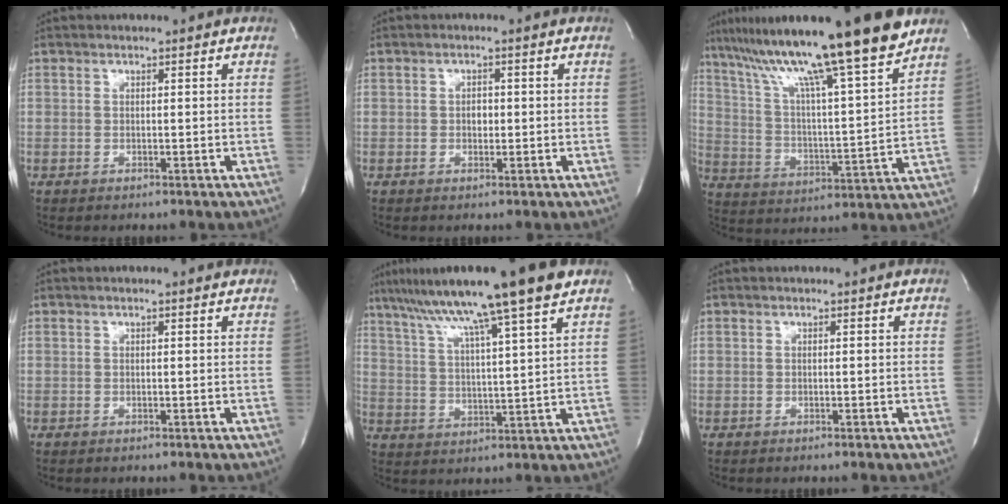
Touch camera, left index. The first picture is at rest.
{"total": 1.6, "force": [-0.3, 1.0, 1.1], "torque": [-0.016, 0.001, -0.004]}
{"total": 21.4, "force": [16.5, -0.4, 13.6], "torque": [-0.234, 0.010, 0.269]}
{"total": 0.6, "force": [0.4, 0.1, 0.5], "torque": [-0.010, 0.005, 0.004]}
{"total": 16.0, "force": [11.6, -1.2, 11.0], "torque": [-0.185, 0.029, 0.176]}
{"total": 0.0}